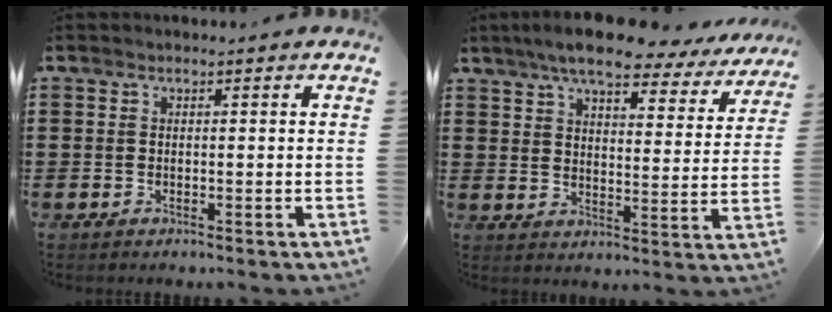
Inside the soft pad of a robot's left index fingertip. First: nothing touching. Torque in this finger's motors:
{"motor_torque": [2.14, 0.00, 1.05, 0.21]}